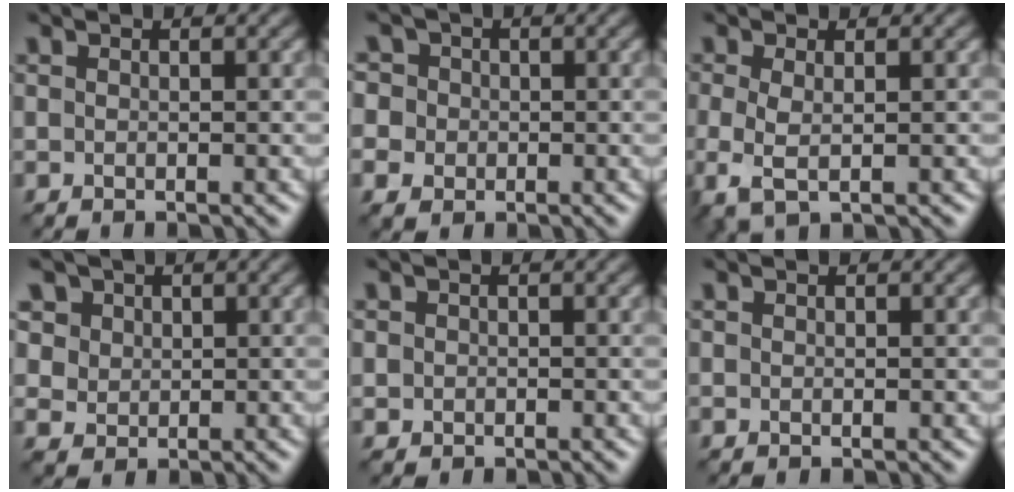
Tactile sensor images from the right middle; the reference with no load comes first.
{"total": 5.4, "force": [0.1, 5.0, 2.0], "torque": [-0.039, 0.029, -0.030]}
{"total": 2.9, "force": [-0.3, 1.0, 2.7], "torque": [-0.067, -0.008, -0.010]}
{"total": 5.8, "force": [3.1, 4.5, 2.1], "torque": [-0.062, 0.006, 0.053]}
{"total": 0.9, "force": [-0.1, 0.9, 0.0], "torque": [0.008, -0.003, -0.004]}
{"total": 0.0}